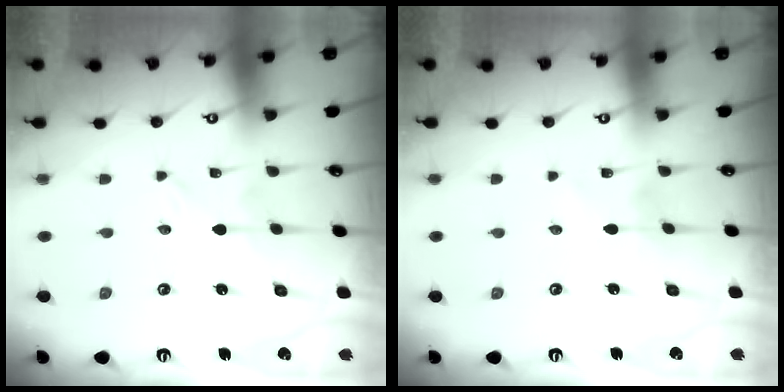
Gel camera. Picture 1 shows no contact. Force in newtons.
{"total": 2.4, "press": 2.3, "slide": 0.3}